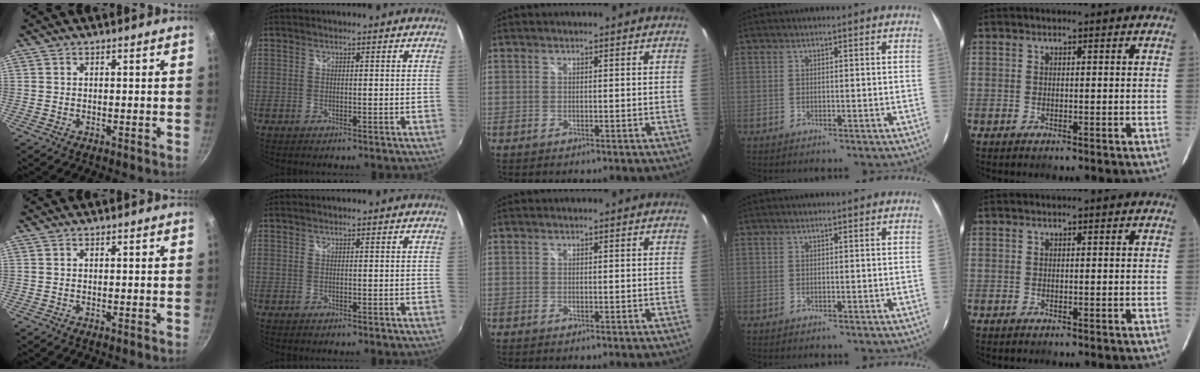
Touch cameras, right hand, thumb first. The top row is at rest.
{}